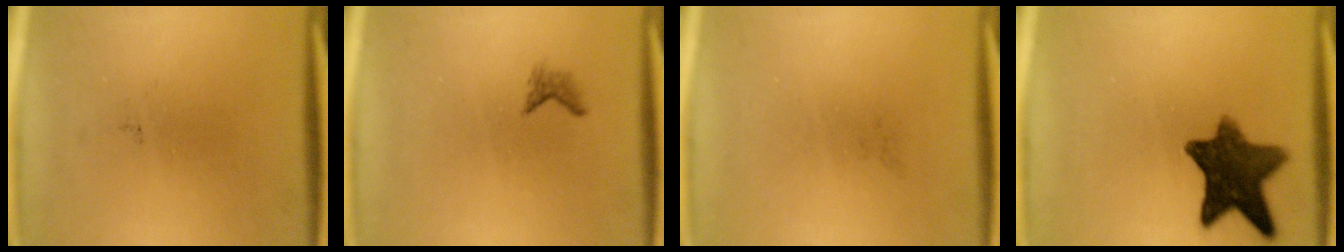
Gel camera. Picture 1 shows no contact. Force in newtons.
{"total": 1.0}
{"total": 0.0}
{"total": 10.8}